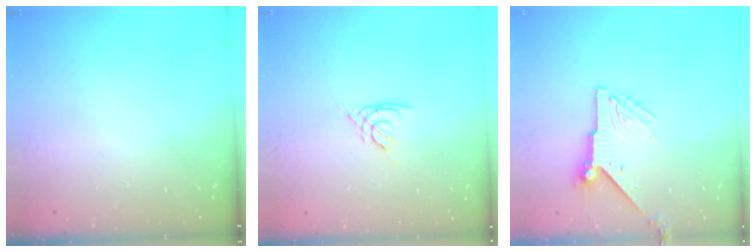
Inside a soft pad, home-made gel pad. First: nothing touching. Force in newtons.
{"total": 1.9, "press": 1.8, "slide": 0.5}
{"total": 8.1, "press": 8.1, "slide": 0.5}